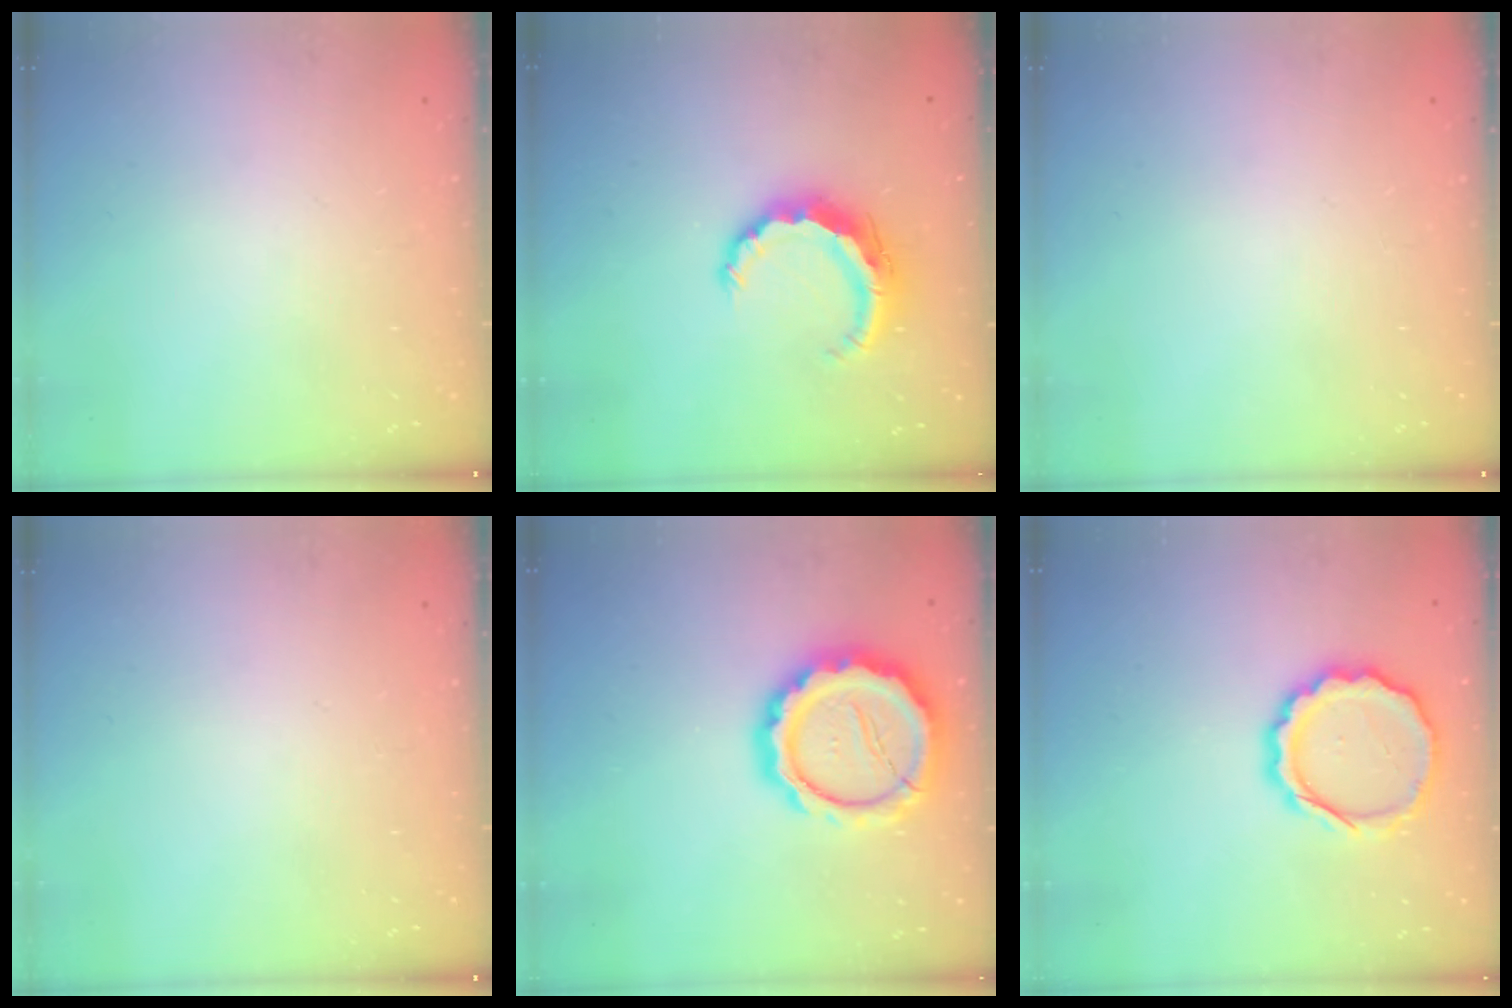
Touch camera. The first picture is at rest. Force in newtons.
{"total": 8.3, "press": 8.3, "slide": 0.2}
{"total": 0.0}
{"total": 0.0}
{"total": 17.0, "press": 16.7, "slide": 3.2}
{"total": 13.3, "press": 13.1, "slide": 2.7}